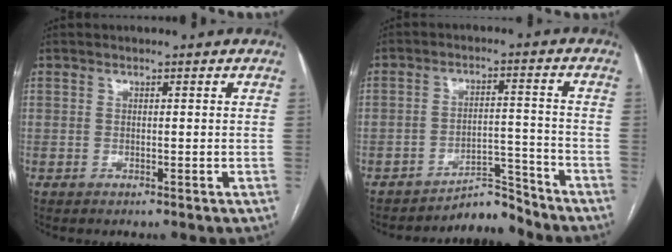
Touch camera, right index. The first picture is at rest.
{"total": 4.9, "force": [-4.8, 0.4, -0.6], "torque": [0.018, 0.025, -0.073]}